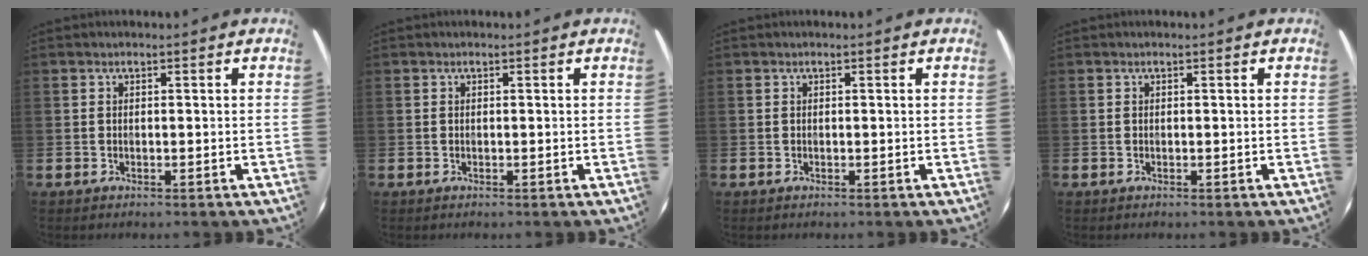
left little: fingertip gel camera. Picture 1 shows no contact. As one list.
[{"total": 0.0}, {"total": 0.0}, {"total": 0.0}]